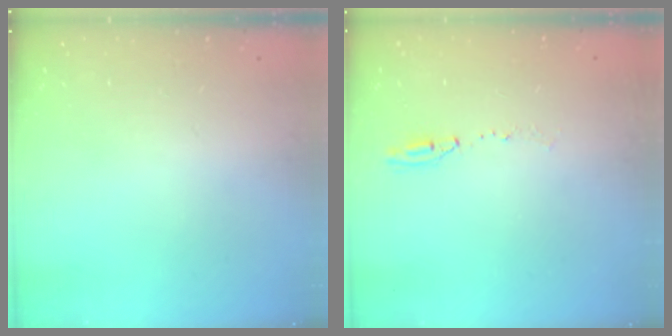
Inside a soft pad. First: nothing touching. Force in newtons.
{"total": 5.7, "press": 5.7, "slide": 0.7}